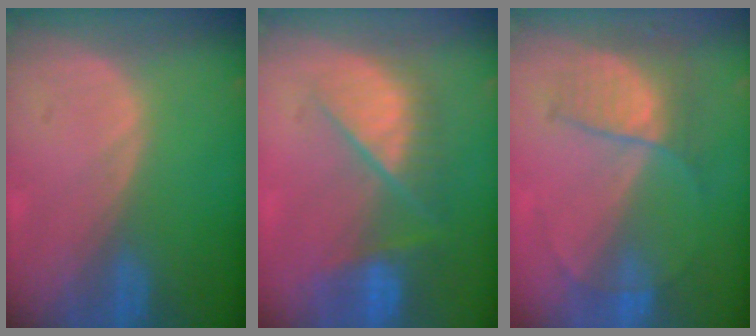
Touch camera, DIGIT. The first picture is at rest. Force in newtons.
{"total": 8.8, "press": 8.0, "slide": 3.8}
{"total": 7.3, "press": 6.2, "slide": 3.9}